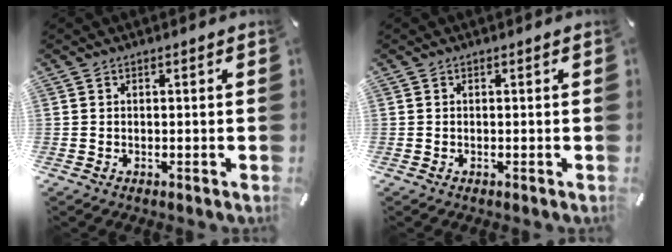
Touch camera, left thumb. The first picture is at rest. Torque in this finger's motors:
{"motor_torque": [0.00, 0.01, 0.03, 0.02, 0.00]}